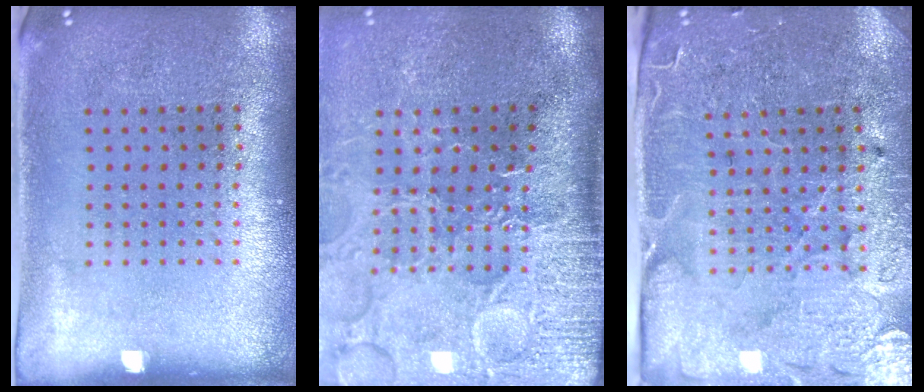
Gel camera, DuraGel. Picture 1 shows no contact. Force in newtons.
{"total": 4.7, "press": 3.9, "slide": 2.6}
{"total": 3.6, "press": 3.6, "slide": 0.6}